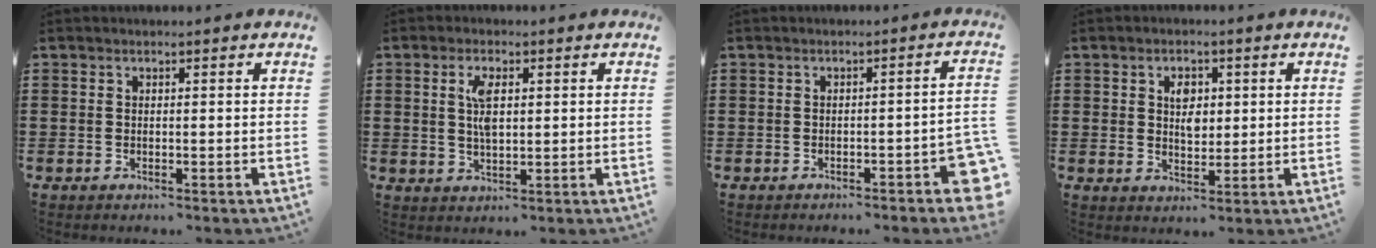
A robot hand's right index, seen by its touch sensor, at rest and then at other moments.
{"total": 4.4, "force": [0.9, 1.9, 3.9], "torque": [-0.082, 0.008, 0.015]}
{"total": 3.4, "force": [-2.1, 0.7, 2.6], "torque": [-0.032, -0.004, -0.037]}
{"total": 3.7, "force": [0.9, 2.2, 2.7], "torque": [-0.044, 0.003, 0.011]}